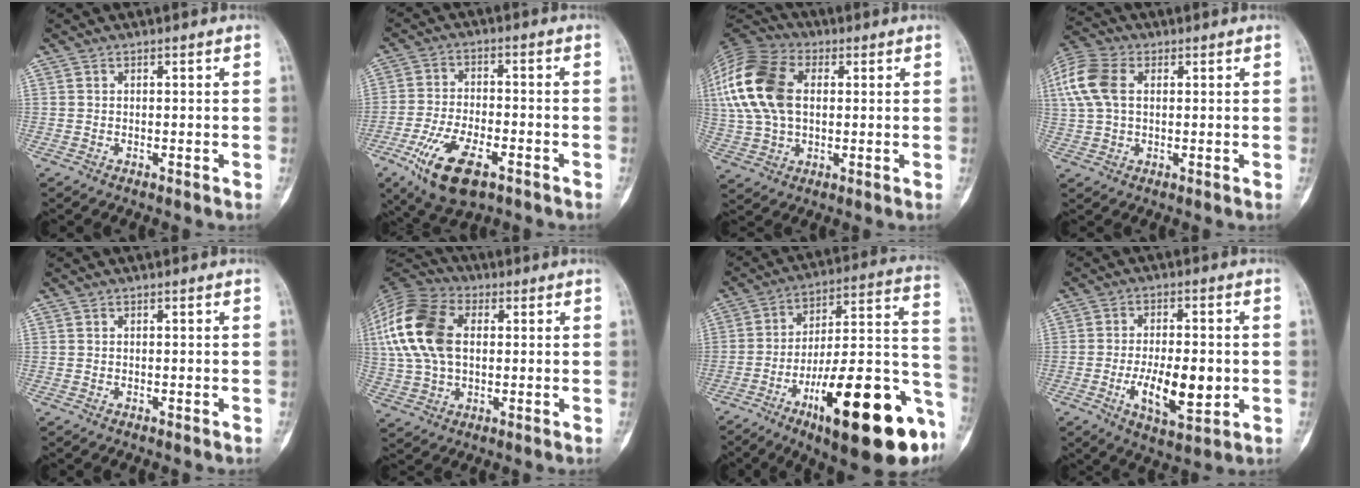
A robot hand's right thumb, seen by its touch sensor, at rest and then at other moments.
{"total": 12.7, "force": [-6.3, 5.6, 9.5], "torque": [-0.180, 0.011, -0.107]}
{"total": 19.9, "force": [3.4, 12.8, 14.9], "torque": [-0.328, 0.012, 0.059]}
{"total": 12.0, "force": [2.8, 7.8, 8.6], "torque": [-0.209, 0.018, 0.053]}
{"total": 0.0}
{"total": 18.3, "force": [3.2, 11.6, 13.8], "torque": [-0.293, 0.015, 0.054]}
{"total": 29.0, "force": [-12.1, 8.5, 24.9], "torque": [-0.302, 0.059, -0.174]}
{"total": 11.5, "force": [-2.1, 4.9, 10.2], "torque": [-0.157, -0.005, -0.031]}